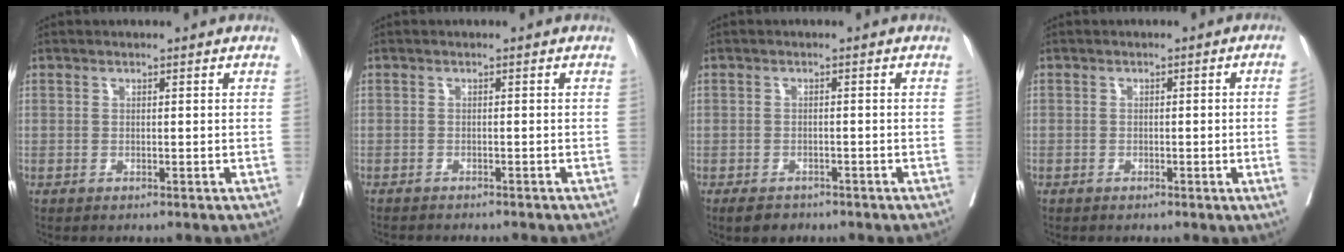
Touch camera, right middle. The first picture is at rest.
{"total": 5.4, "force": [-4.9, 0.9, 2.1], "torque": [-0.022, -0.005, -0.066]}
{"total": 2.9, "force": [-2.2, 1.7, 0.9], "torque": [-0.013, 0.000, -0.029]}
{"total": 3.2, "force": [-0.7, -0.6, 3.1], "torque": [-0.040, 0.004, -0.007]}